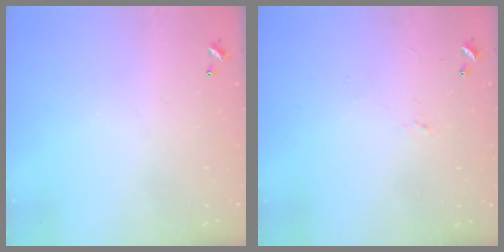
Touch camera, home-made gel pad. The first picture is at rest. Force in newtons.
{"total": 0.7, "press": 0.4, "slide": 0.6}